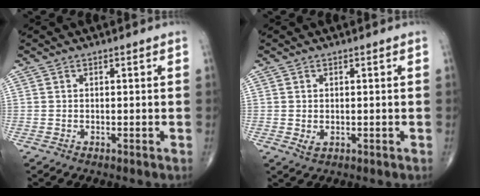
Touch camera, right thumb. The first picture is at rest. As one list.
[{"total": 1.5, "force": [0.0, 0.9, 1.2], "torque": [-0.020, -0.001, 0.006]}]